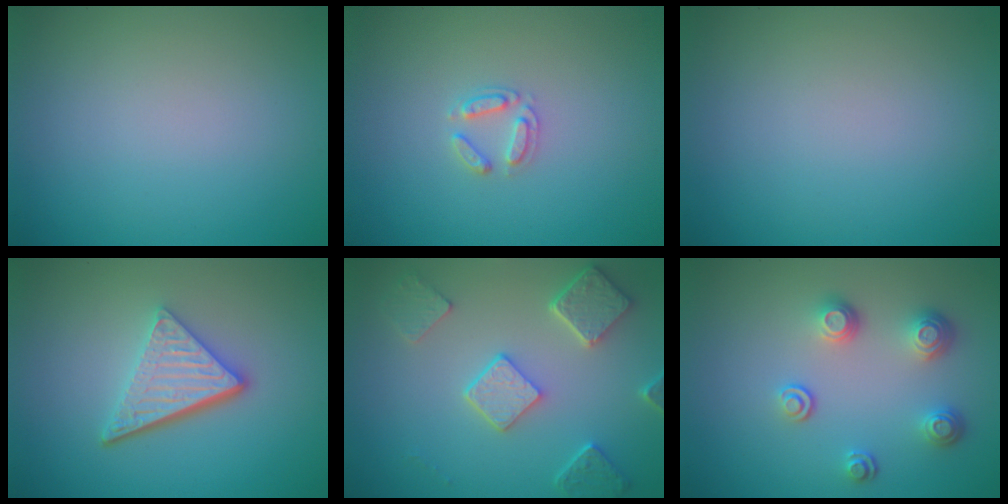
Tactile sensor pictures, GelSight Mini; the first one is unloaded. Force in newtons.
{"total": 1.7, "press": 1.7, "slide": 0.2}
{"total": 0.0}
{"total": 4.8, "press": 3.4, "slide": 3.3}
{"total": 5.0, "press": 4.0, "slide": 3.0}
{"total": 3.3, "press": 2.6, "slide": 2.0}